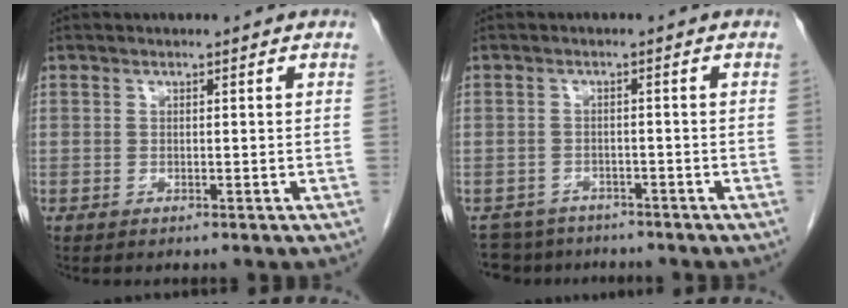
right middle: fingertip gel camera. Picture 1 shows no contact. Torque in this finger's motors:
{"motor_torque": [-0.02, -0.12, 0.18, 0.02]}